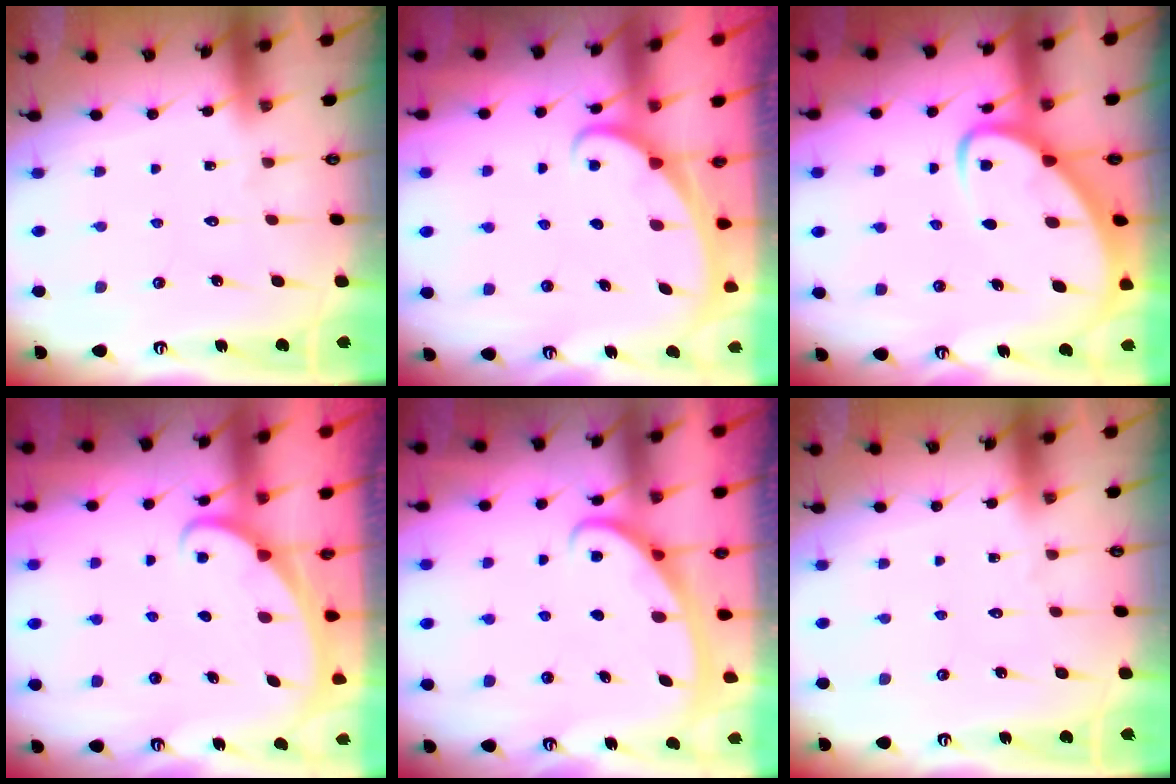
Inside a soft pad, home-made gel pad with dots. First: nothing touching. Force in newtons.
{"total": 1.8, "press": 1.8, "slide": 0.1}
{"total": 6.0, "press": 6.0, "slide": 0.6}
{"total": 1.8, "press": 1.7, "slide": 0.1}
{"total": 2.8, "press": 2.8, "slide": 0.4}
{"total": 0.0}